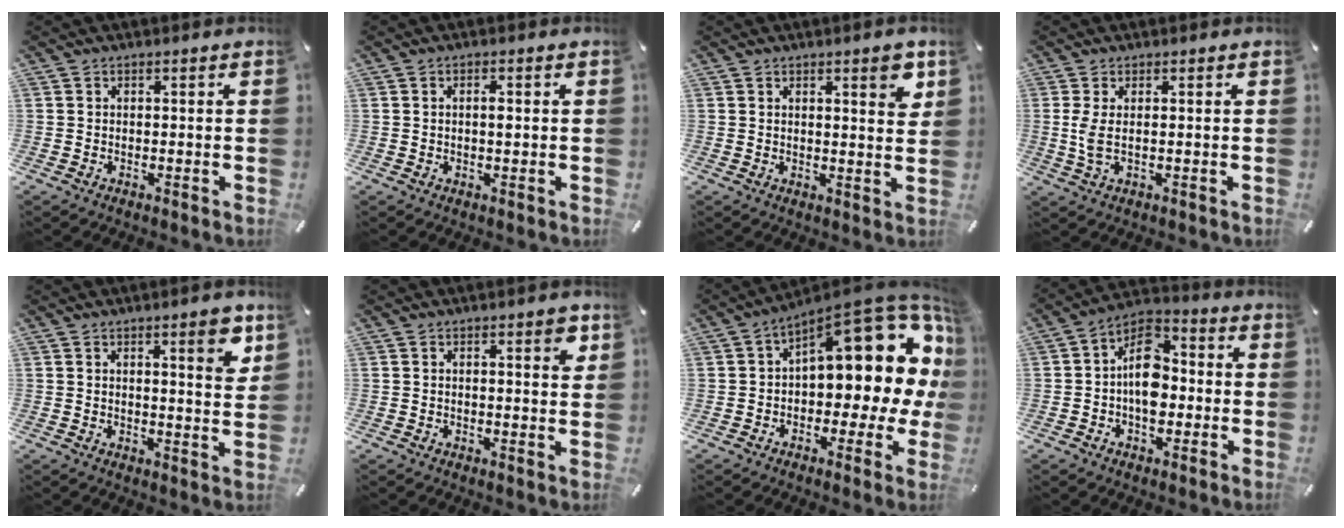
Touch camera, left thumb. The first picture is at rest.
{"total": 1.7, "force": [0.2, 0.7, 1.5], "torque": [-0.031, 0.004, 0.002]}
{"total": 5.1, "force": [3.0, 1.5, 3.8], "torque": [-0.047, -0.016, 0.045]}
{"total": 4.6, "force": [0.4, 1.4, 4.4], "torque": [-0.095, -0.004, 0.005]}
{"total": 6.8, "force": [3.9, 1.8, 5.3], "torque": [-0.062, -0.023, 0.057]}
{"total": 3.5, "force": [1.8, 1.0, 2.8], "torque": [-0.033, -0.005, 0.024]}
{"total": 16.9, "force": [7.6, 7.8, 13.0], "torque": [-0.161, -0.069, 0.121]}
{"total": 11.5, "force": [-1.6, 7.9, 8.2], "torque": [-0.143, 0.017, -0.024]}